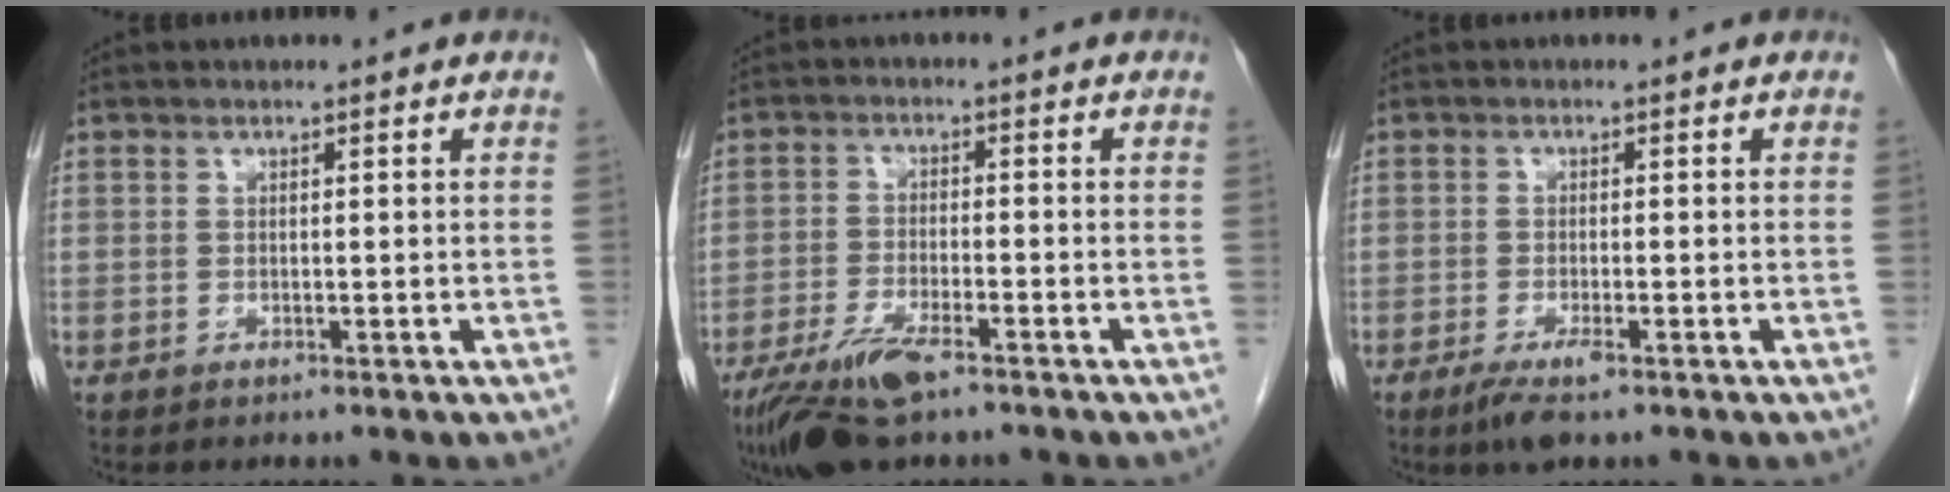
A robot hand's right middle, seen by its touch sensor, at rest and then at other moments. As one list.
[{"total": 8.8, "force": [-5.9, 2.1, 6.2], "torque": [-0.120, -0.018, -0.105]}, {"total": 3.7, "force": [-2.3, 0.6, 2.8], "torque": [-0.058, -0.009, -0.040]}]